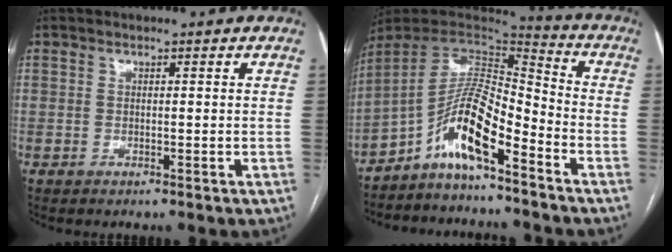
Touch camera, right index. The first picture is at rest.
{"total": 11.7, "force": [-6.7, 2.2, 9.3], "torque": [-0.174, 0.021, -0.122]}